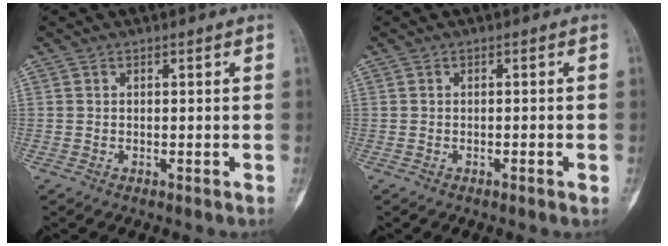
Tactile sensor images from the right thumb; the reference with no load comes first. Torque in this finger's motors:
{"motor_torque": [-0.22, -0.19, -0.23, -0.10, -0.09]}